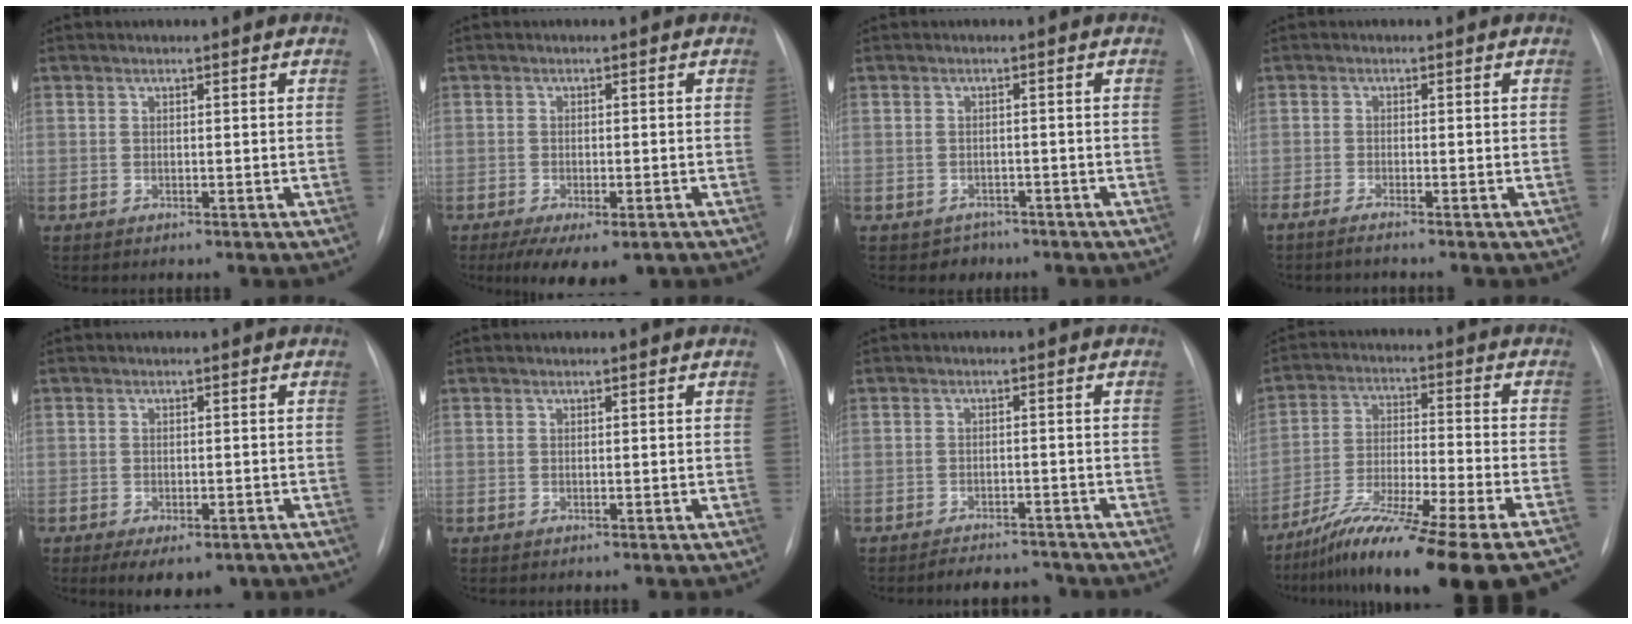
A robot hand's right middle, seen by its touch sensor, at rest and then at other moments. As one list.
[{"total": 8.0, "force": [-5.1, 3.4, 5.1], "torque": [-0.071, -0.010, -0.075]}, {"total": 2.4, "force": [-1.6, 1.7, -0.4], "torque": [0.003, 0.008, -0.023]}, {"total": 2.6, "force": [-2.2, -0.3, 1.4], "torque": [-0.013, 0.000, -0.030]}, {"total": 6.2, "force": [-4.0, 3.0, 3.6], "torque": [-0.042, -0.004, -0.052]}, {"total": 0.0}, {"total": 5.3, "force": [-5.0, 1.6, 0.7], "torque": [-0.005, 0.000, -0.070]}, {"total": 24.1, "force": [-19.7, -0.1, 13.9], "torque": [-0.174, -0.039, -0.312]}]